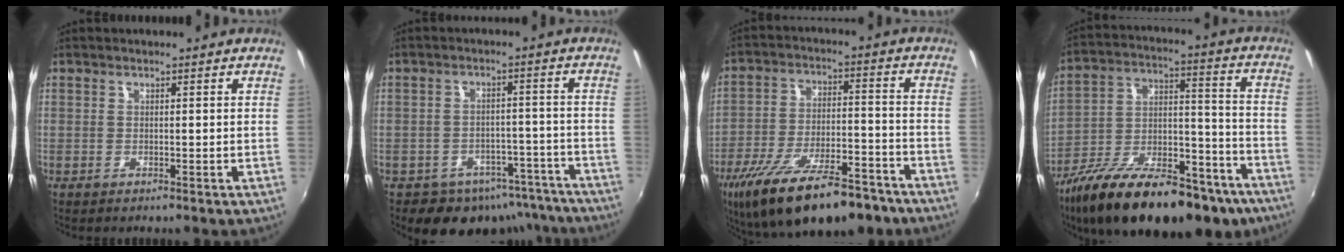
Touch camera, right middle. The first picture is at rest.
{"total": 12.6, "force": [-9.6, 7.4, 3.3], "torque": [-0.062, 0.022, -0.100]}
{"total": 23.1, "force": [-16.6, 8.0, 13.9], "torque": [-0.260, -0.038, -0.250]}
{"total": 29.6, "force": [-20.2, 11.7, 18.2], "torque": [-0.297, -0.011, -0.299]}